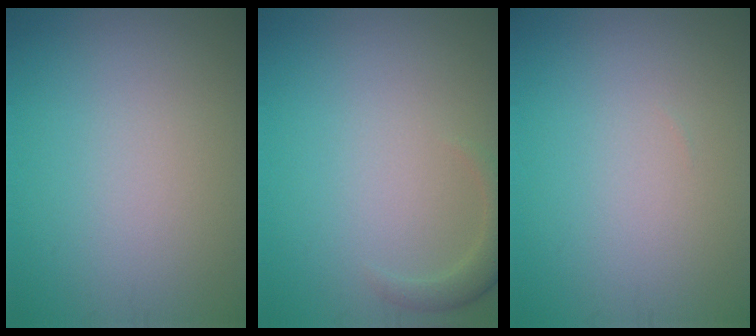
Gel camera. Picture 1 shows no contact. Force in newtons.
{"total": 1.8, "press": 1.8, "slide": 0.3}
{"total": 0.0}